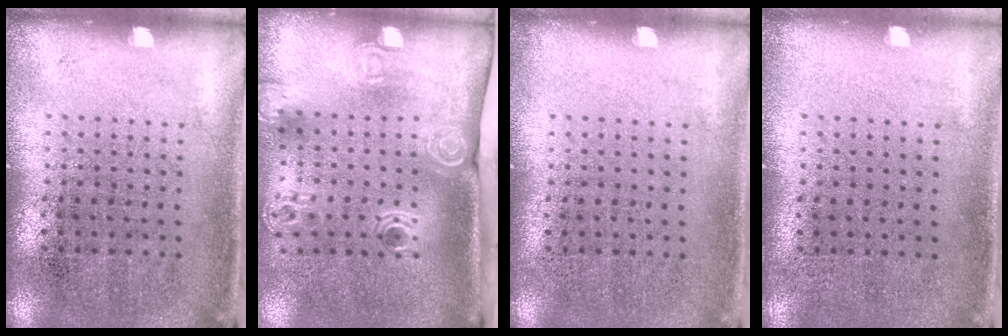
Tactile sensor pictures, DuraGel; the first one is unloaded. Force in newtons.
{"total": 2.3, "press": 1.6, "slide": 1.7}
{"total": 0.0}
{"total": 0.0}